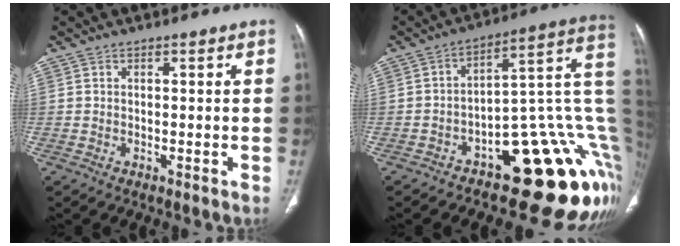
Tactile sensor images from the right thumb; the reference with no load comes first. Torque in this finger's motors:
{"motor_torque": [2.78, 1.35, 1.12, -1.66, 0.27]}